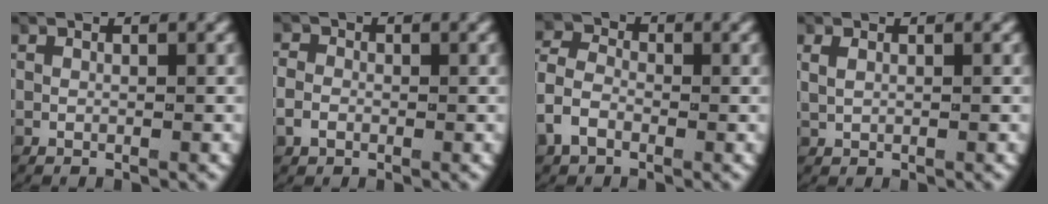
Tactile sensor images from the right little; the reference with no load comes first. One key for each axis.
{"total": 2.0, "fx": -0.5, "fy": 1.7, "fz": 0.8, "tx": -0.024, "ty": -0.001, "tz": -0.010}
{"total": 3.6, "fx": -0.9, "fy": 3.0, "fz": 1.8, "tx": -0.052, "ty": -0.010, "tz": -0.018}
{"total": 0.9, "fx": 0.5, "fy": 0.6, "fz": 0.6, "tx": -0.019, "ty": 0.002, "tz": 0.014}